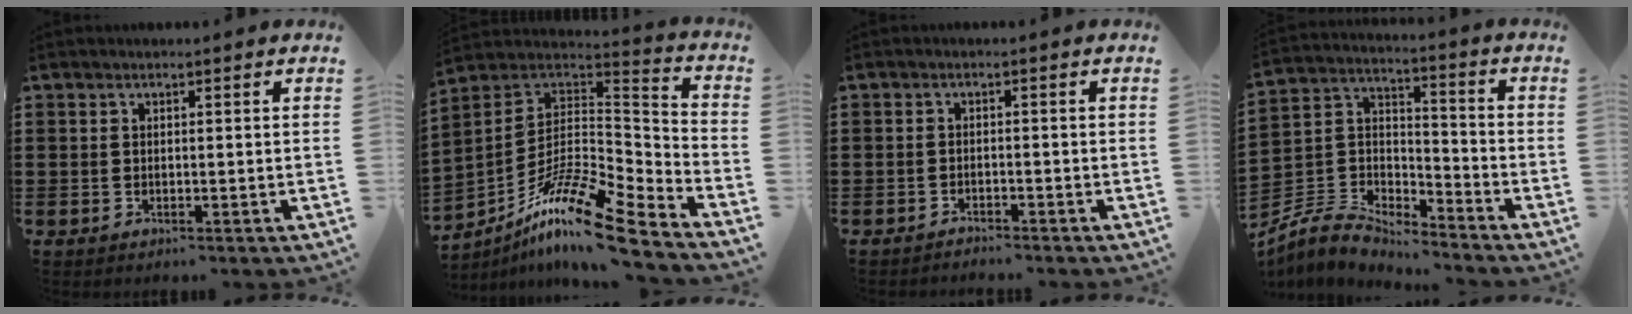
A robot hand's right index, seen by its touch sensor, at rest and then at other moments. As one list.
[{"total": 15.3, "force": [-10.7, 2.8, 10.5], "torque": [-0.204, 0.021, -0.203]}, {"total": 1.4, "force": [-1.4, 0.1, 0.0], "torque": [-0.004, 0.003, -0.031]}, {"total": 6.1, "force": [-5.6, 1.9, 1.3], "torque": [-0.056, -0.006, -0.121]}]